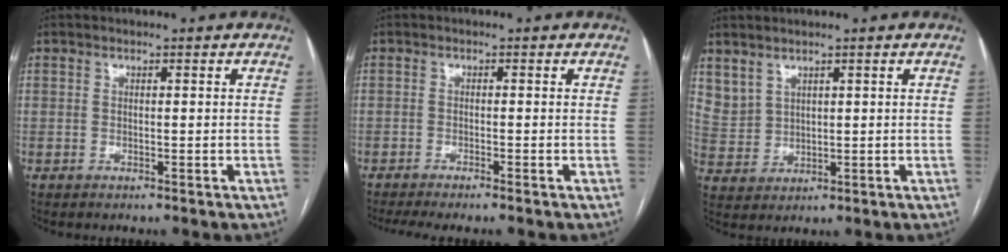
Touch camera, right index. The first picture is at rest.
{"total": 4.7, "force": [-3.7, 0.3, 2.8], "torque": [-0.041, -0.005, -0.061]}
{"total": 4.3, "force": [3.3, 2.6, 1.1], "torque": [-0.028, 0.004, 0.083]}